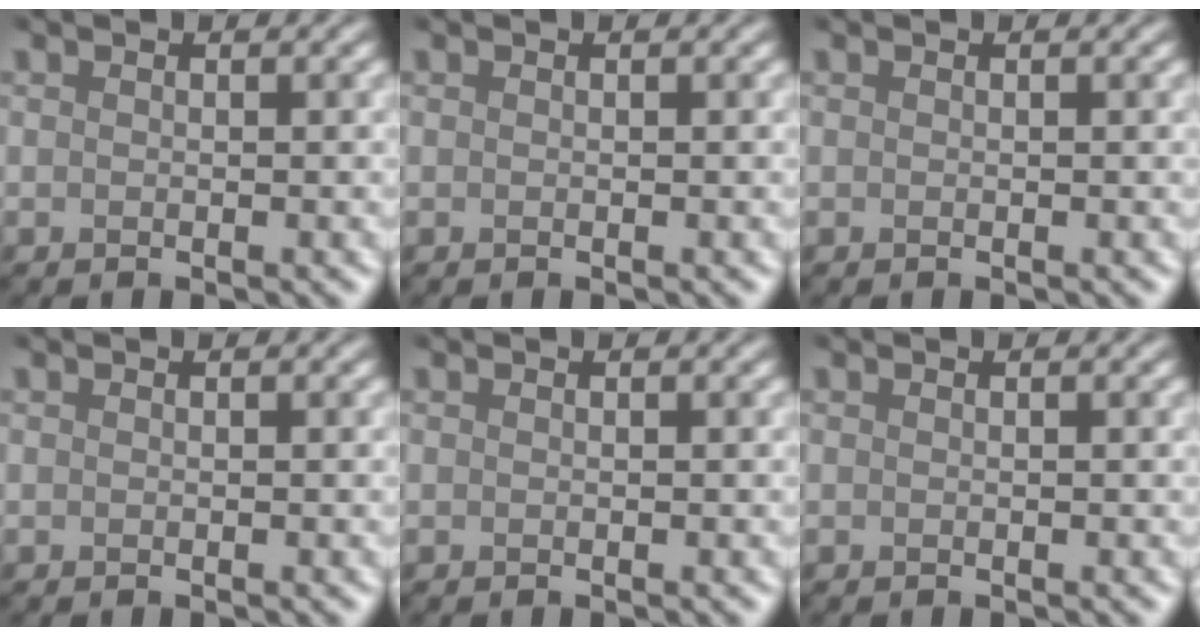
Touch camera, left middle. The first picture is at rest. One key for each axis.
{"total": 0.0}
{"total": 0.0}
{"total": 0.0}
{"total": 0.0}
{"total": 0.0}